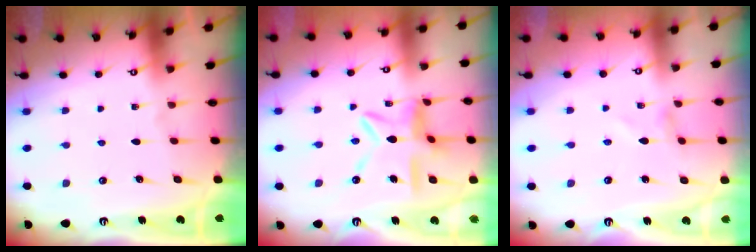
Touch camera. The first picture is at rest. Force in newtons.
{"total": 11.9, "press": 11.8, "slide": 1.3}
{"total": 1.4, "press": 1.4, "slide": 0.1}